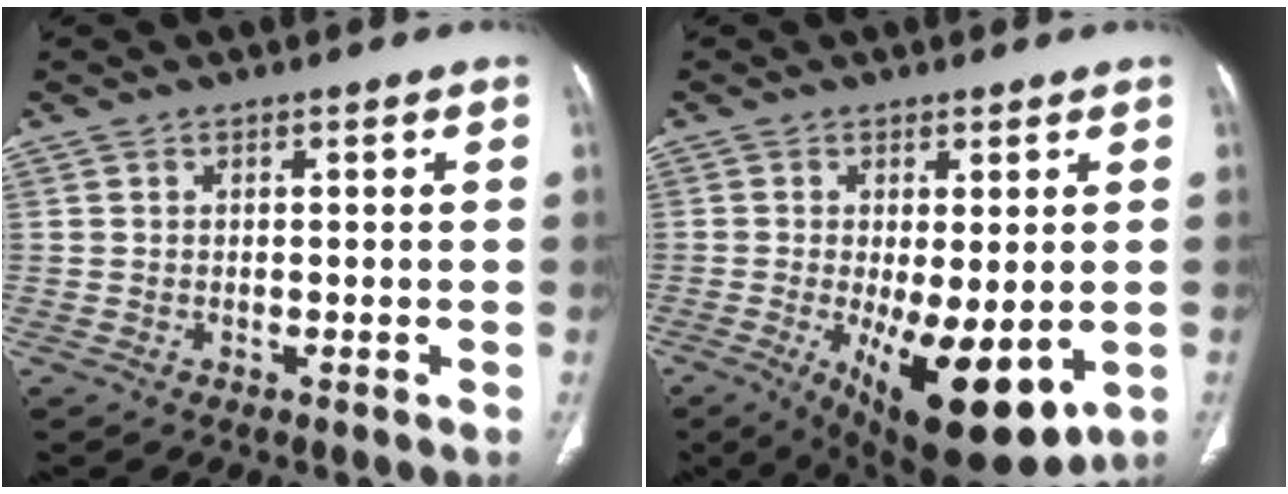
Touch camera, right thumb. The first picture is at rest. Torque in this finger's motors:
{"motor_torque": [1.79, 2.57, 0.25, -0.12, 0.38]}